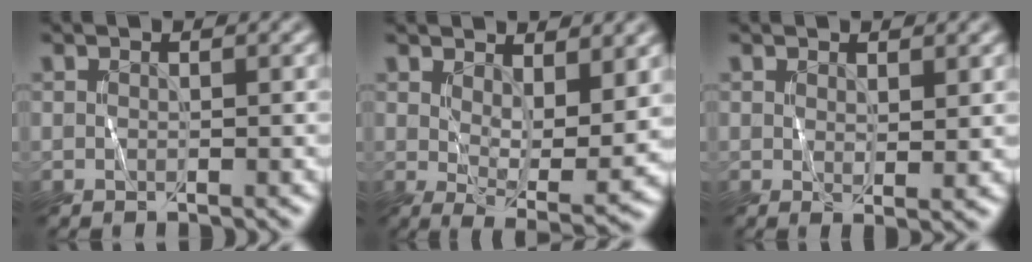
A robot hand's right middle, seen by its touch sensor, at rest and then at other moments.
{"total": 6.3, "force": [2.1, 2.2, 5.5], "torque": [-0.098, -0.016, 0.044]}
{"total": 1.3, "force": [0.9, 0.3, 1.0], "torque": [-0.017, -0.006, 0.015]}